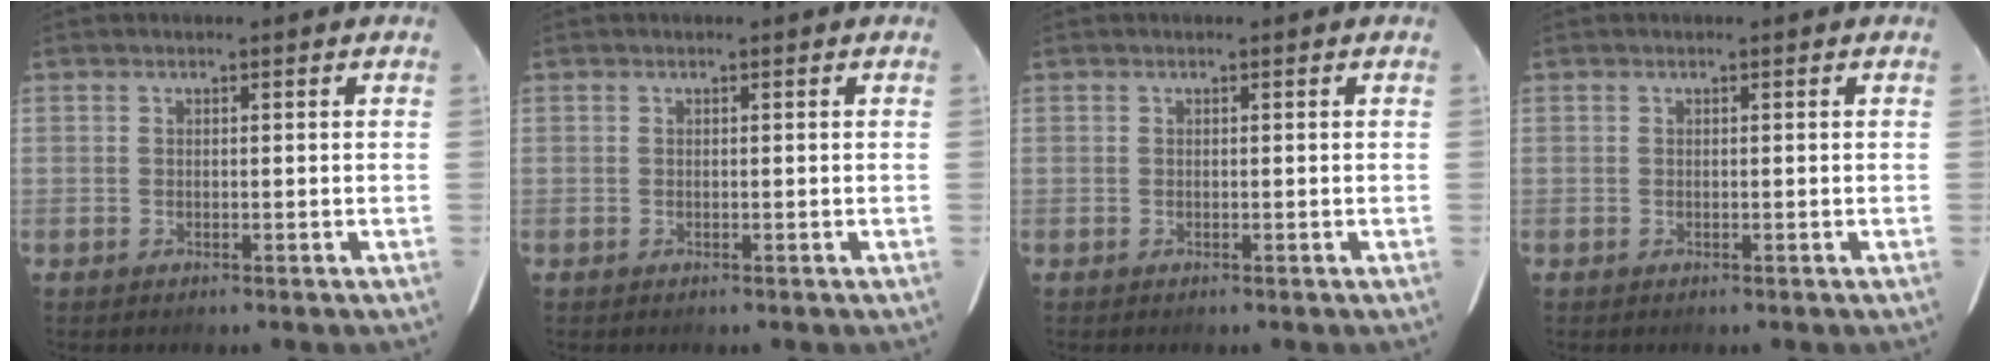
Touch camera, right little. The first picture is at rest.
{"total": 0.0}
{"total": 0.0}
{"total": 0.0}